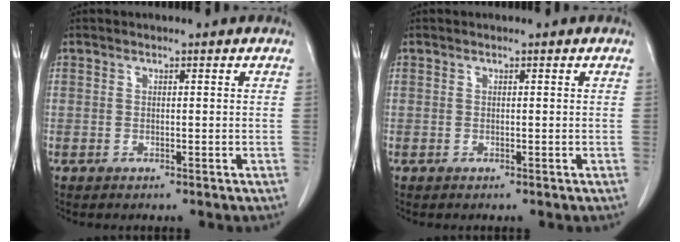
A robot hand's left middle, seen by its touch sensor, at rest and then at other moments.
{"total": 0.0}